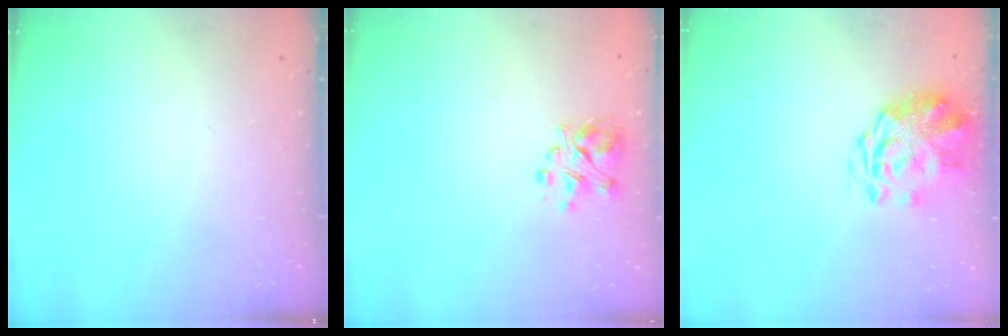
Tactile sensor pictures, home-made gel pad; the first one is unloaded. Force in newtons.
{"total": 3.8, "press": 3.7, "slide": 1.0}
{"total": 3.3, "press": 2.9, "slide": 1.6}